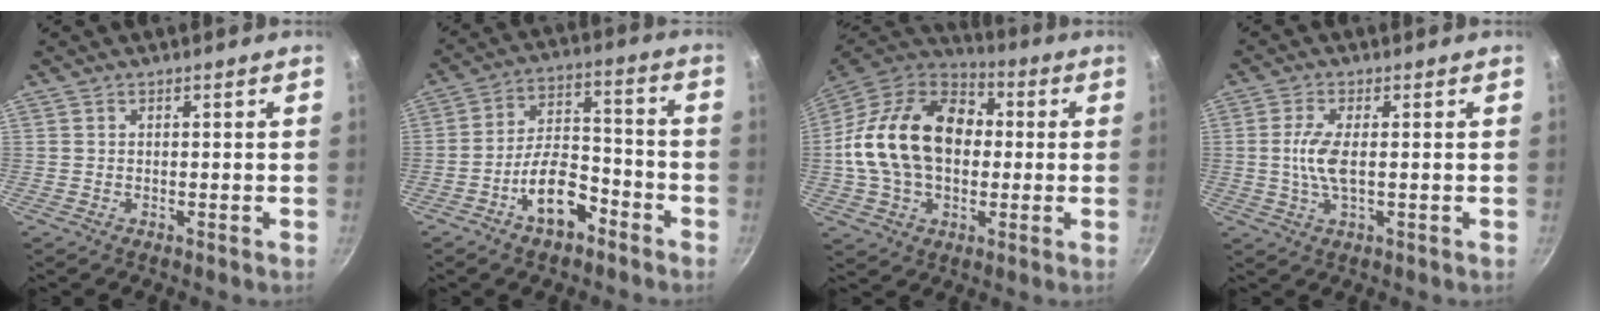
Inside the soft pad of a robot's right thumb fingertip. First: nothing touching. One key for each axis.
{"total": 11.0, "fx": -6.1, "fy": 5.7, "fz": 7.3, "tx": -0.103, "ty": 0.058, "tz": -0.103}
{"total": 22.4, "fx": 1.0, "fy": 15.8, "fz": 15.8, "tx": -0.260, "ty": 0.036, "tz": 0.009}
{"total": 5.7, "fx": 0.1, "fy": 1.9, "fz": 5.4, "tx": -0.124, "ty": 0.001, "tz": -0.002}